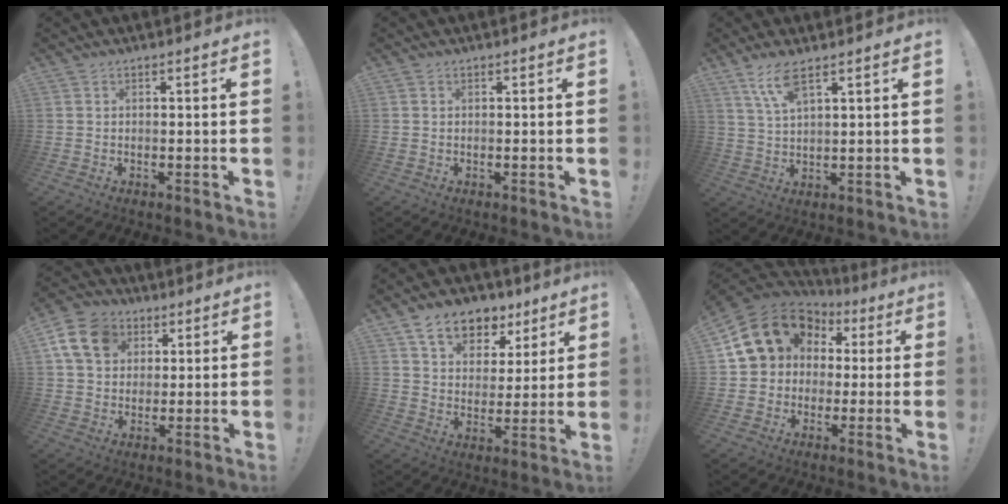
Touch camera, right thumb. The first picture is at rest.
{"total": 0.0}
{"total": 6.8, "force": [4.6, 1.5, 4.9], "torque": [-0.104, -0.013, 0.082]}
{"total": 13.7, "force": [4.9, 11.0, 6.6], "torque": [-0.095, -0.009, 0.101]}
{"total": 12.3, "force": [8.0, 7.8, 5.1], "torque": [-0.081, -0.047, 0.149]}
{"total": 17.8, "force": [5.8, 14.5, 8.6], "torque": [-0.135, -0.020, 0.127]}